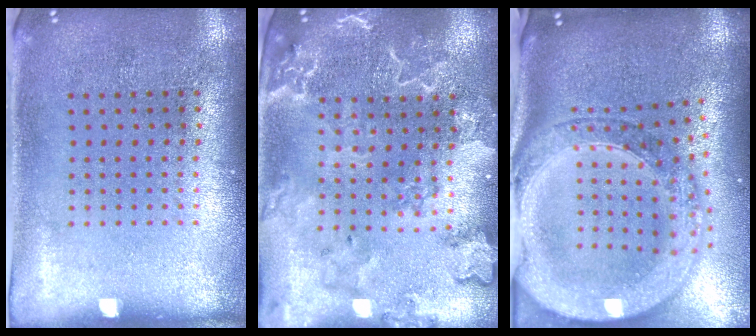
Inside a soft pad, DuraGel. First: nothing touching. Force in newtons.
{"total": 2.6, "press": 2.5, "slide": 0.9}
{"total": 3.6, "press": 2.9, "slide": 2.1}